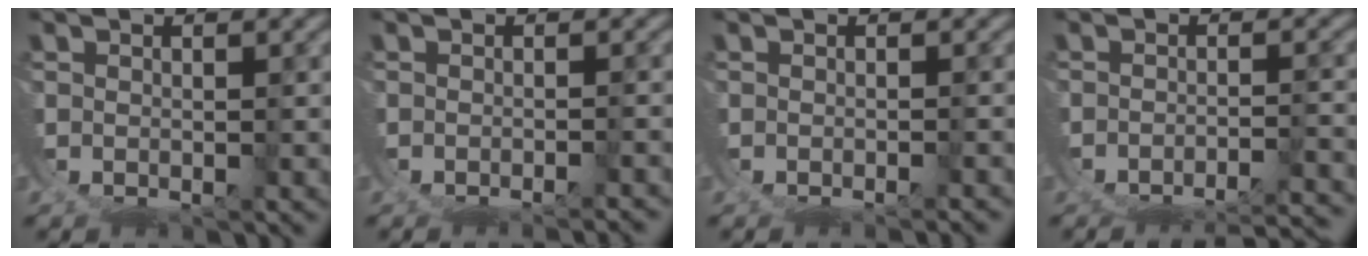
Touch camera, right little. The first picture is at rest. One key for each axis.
{"total": 2.1, "fx": -1.9, "fy": 0.5, "fz": 0.8, "tx": -0.005, "ty": 0.003, "tz": -0.031}
{"total": 1.3, "fx": -1.1, "fy": 0.2, "fz": 0.6, "tx": -0.002, "ty": 0.005, "tz": -0.020}
{"total": 6.2, "fx": -5.4, "fy": 2.2, "fz": 2.2, "tx": -0.032, "ty": -0.019, "tz": -0.071}